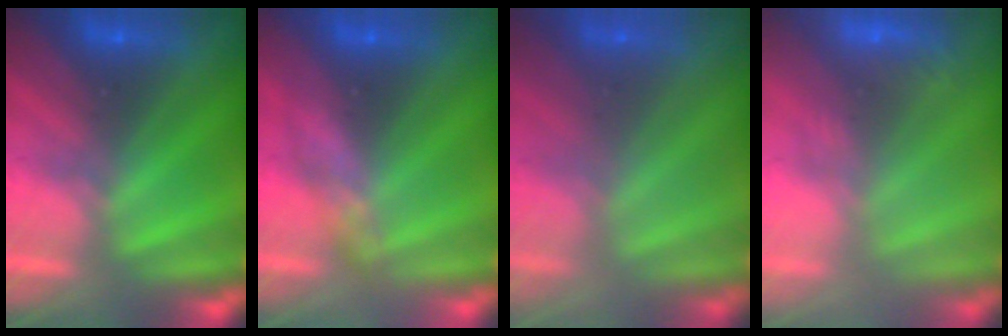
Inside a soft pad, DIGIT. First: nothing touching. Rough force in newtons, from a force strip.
{"total": 2.6}
{"total": 2.0}
{"total": 2.4}